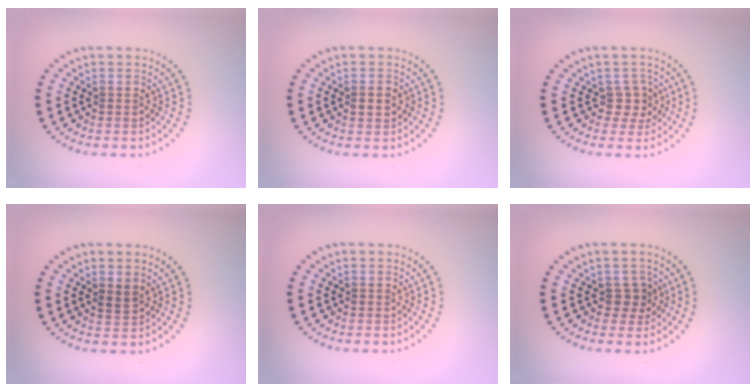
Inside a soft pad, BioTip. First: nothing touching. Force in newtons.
{"total": 1.1, "press": 1.1, "slide": 0.1}
{"total": 1.9, "press": 1.4, "slide": 1.2}
{"total": 1.2, "press": 1.0, "slide": 0.6}
{"total": 0.0}
{"total": 1.6, "press": 1.3, "slide": 1.0}